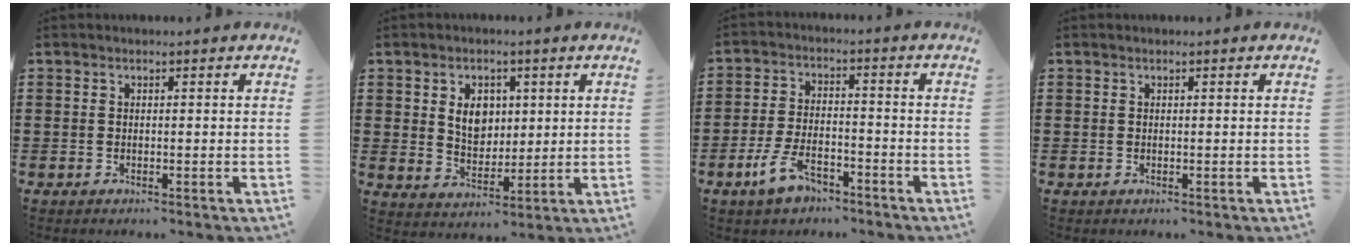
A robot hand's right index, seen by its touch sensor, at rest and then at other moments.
{"total": 5.6, "force": [1.4, 4.3, 3.5], "torque": [-0.067, 0.007, 0.019]}
{"total": 5.5, "force": [-3.9, 2.4, 3.0], "torque": [-0.067, 0.011, -0.078]}
{"total": 0.0}